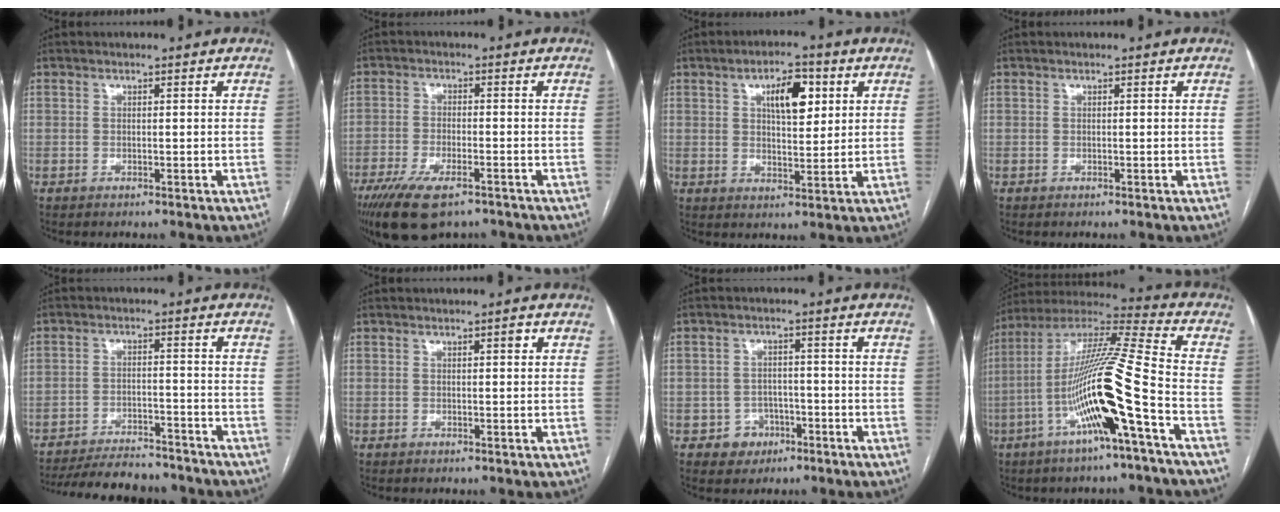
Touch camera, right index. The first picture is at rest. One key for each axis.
{"total": 10.7, "fx": -7.5, "fy": 3.3, "fz": 6.8, "tx": -0.121, "ty": -0.018, "tz": -0.125}
{"total": 7.4, "fx": 2.8, "fy": 2.8, "fz": 6.2, "tx": -0.102, "ty": 0.011, "tz": 0.047}
{"total": 0.0}
{"total": 16.8, "fx": -15.3, "fy": 3.2, "fz": 6.3, "tx": -0.122, "ty": -0.015, "tz": -0.215}
{"total": 0.9, "fx": 0.3, "fy": 0.2, "fz": 0.8, "tx": -0.012, "ty": 0.003, "tz": 0.003}
{"total": 4.2, "fx": -2.0, "fy": 3.7, "fz": 0.5, "tx": 0.002, "ty": 0.015, "tz": -0.024}
{"total": 17.9, "fx": -6.1, "fy": -0.2, "fz": 16.8, "tx": -0.326, "ty": 0.002, "tz": -0.119}